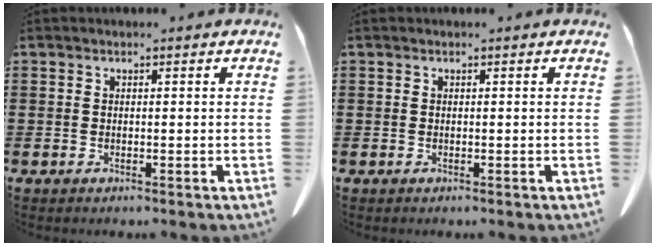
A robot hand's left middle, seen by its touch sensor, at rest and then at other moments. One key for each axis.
{"total": 0.0}